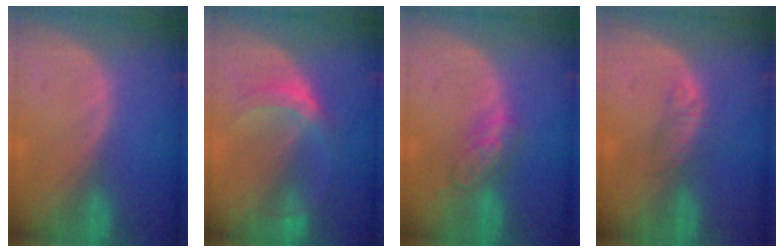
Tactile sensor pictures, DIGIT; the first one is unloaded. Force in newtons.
{"total": 5.3, "press": 4.9, "slide": 1.9}
{"total": 4.9, "press": 4.9, "slide": 0.5}
{"total": 2.3, "press": 2.1, "slide": 0.8}